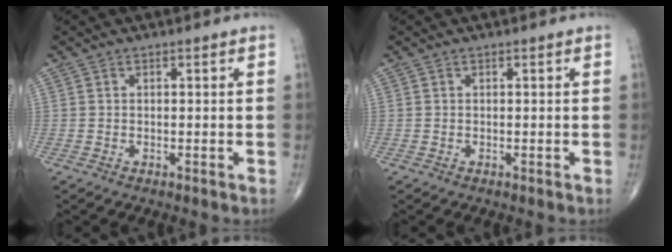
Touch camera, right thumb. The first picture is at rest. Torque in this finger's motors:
{"motor_torque": [-0.14, 0.11, -0.03, -0.10, 0.01]}